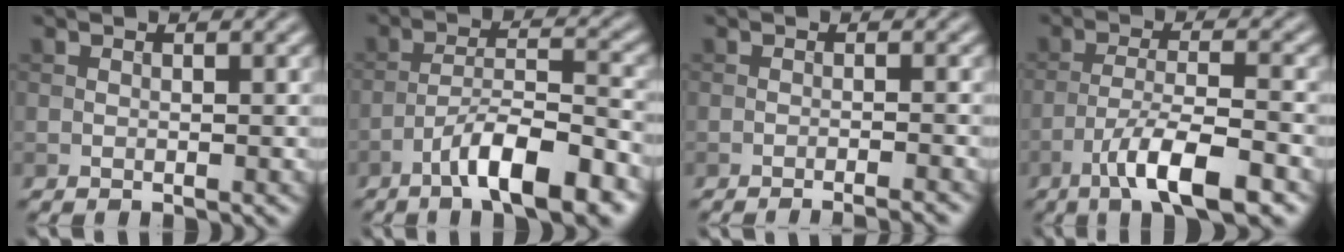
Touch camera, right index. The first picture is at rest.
{"total": 8.6, "force": [-5.3, 1.9, 6.5], "torque": [-0.103, 0.010, -0.091]}
{"total": 3.1, "force": [-2.5, 0.4, 1.9], "torque": [-0.018, 0.005, -0.041]}
{"total": 7.2, "force": [-4.4, 1.6, 5.5], "torque": [-0.093, 0.004, -0.077]}